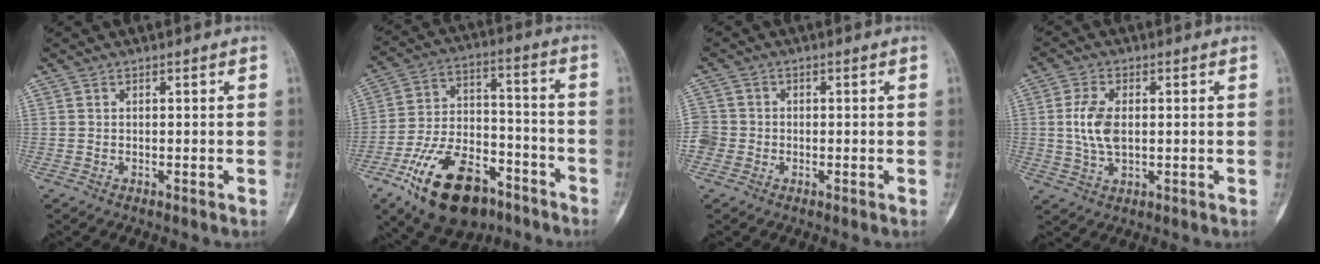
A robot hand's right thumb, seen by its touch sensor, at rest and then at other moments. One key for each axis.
{"total": 20.3, "fx": -11.6, "fy": 10.7, "fz": 12.7, "tx": -0.215, "ty": 0.072, "tz": -0.193}
{"total": 4.4, "fx": -1.0, "fy": 4.1, "fz": 1.2, "tx": -0.024, "ty": 0.011, "tz": -0.022}
{"total": 7.0, "fx": 0.5, "fy": 4.0, "fz": 5.8, "tx": -0.122, "ty": -0.002, "tz": 0.009}